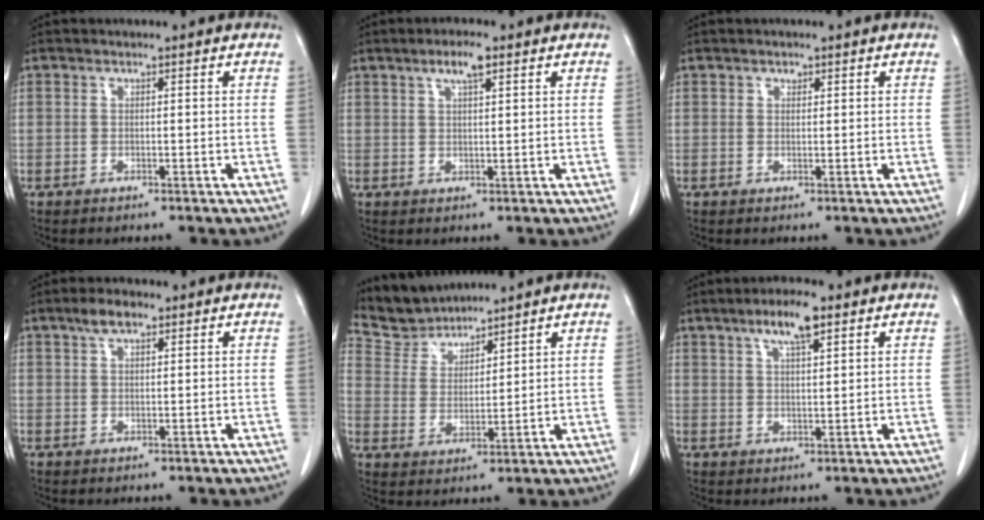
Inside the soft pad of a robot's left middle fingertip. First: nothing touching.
{"total": 3.5, "force": [2.0, 0.5, 2.8], "torque": [-0.056, 0.003, 0.036]}
{"total": 0.8, "force": [0.5, 0.5, 0.3], "torque": [-0.005, -0.004, 0.007]}
{"total": 3.3, "force": [2.1, 1.2, 2.2], "torque": [-0.048, 0.008, 0.040]}
{"total": 6.7, "force": [6.6, 1.1, -0.5], "torque": [-0.003, 0.012, 0.142]}
{"total": 5.9, "force": [3.6, 1.0, 4.5], "torque": [-0.087, 0.005, 0.060]}